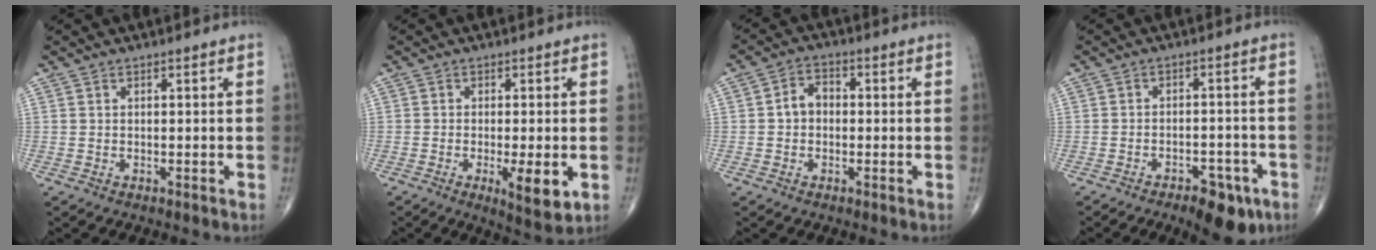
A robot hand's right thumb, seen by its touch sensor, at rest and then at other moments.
{"total": 6.9, "force": [-1.9, 1.9, 6.4], "torque": [-0.099, -0.017, -0.027]}
{"total": 4.3, "force": [-0.2, 3.4, 2.7], "torque": [-0.034, 0.019, -0.013]}
{"total": 8.2, "force": [-5.0, 3.8, 5.4], "torque": [-0.060, 0.026, -0.068]}